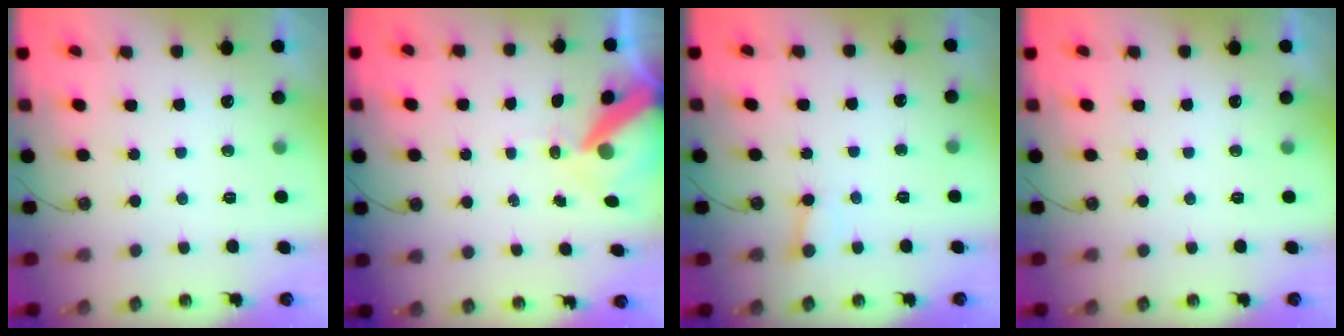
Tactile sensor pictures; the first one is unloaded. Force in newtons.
{"total": 11.1, "press": 11.0, "slide": 1.3}
{"total": 3.9, "press": 3.9, "slide": 0.3}
{"total": 0.0}